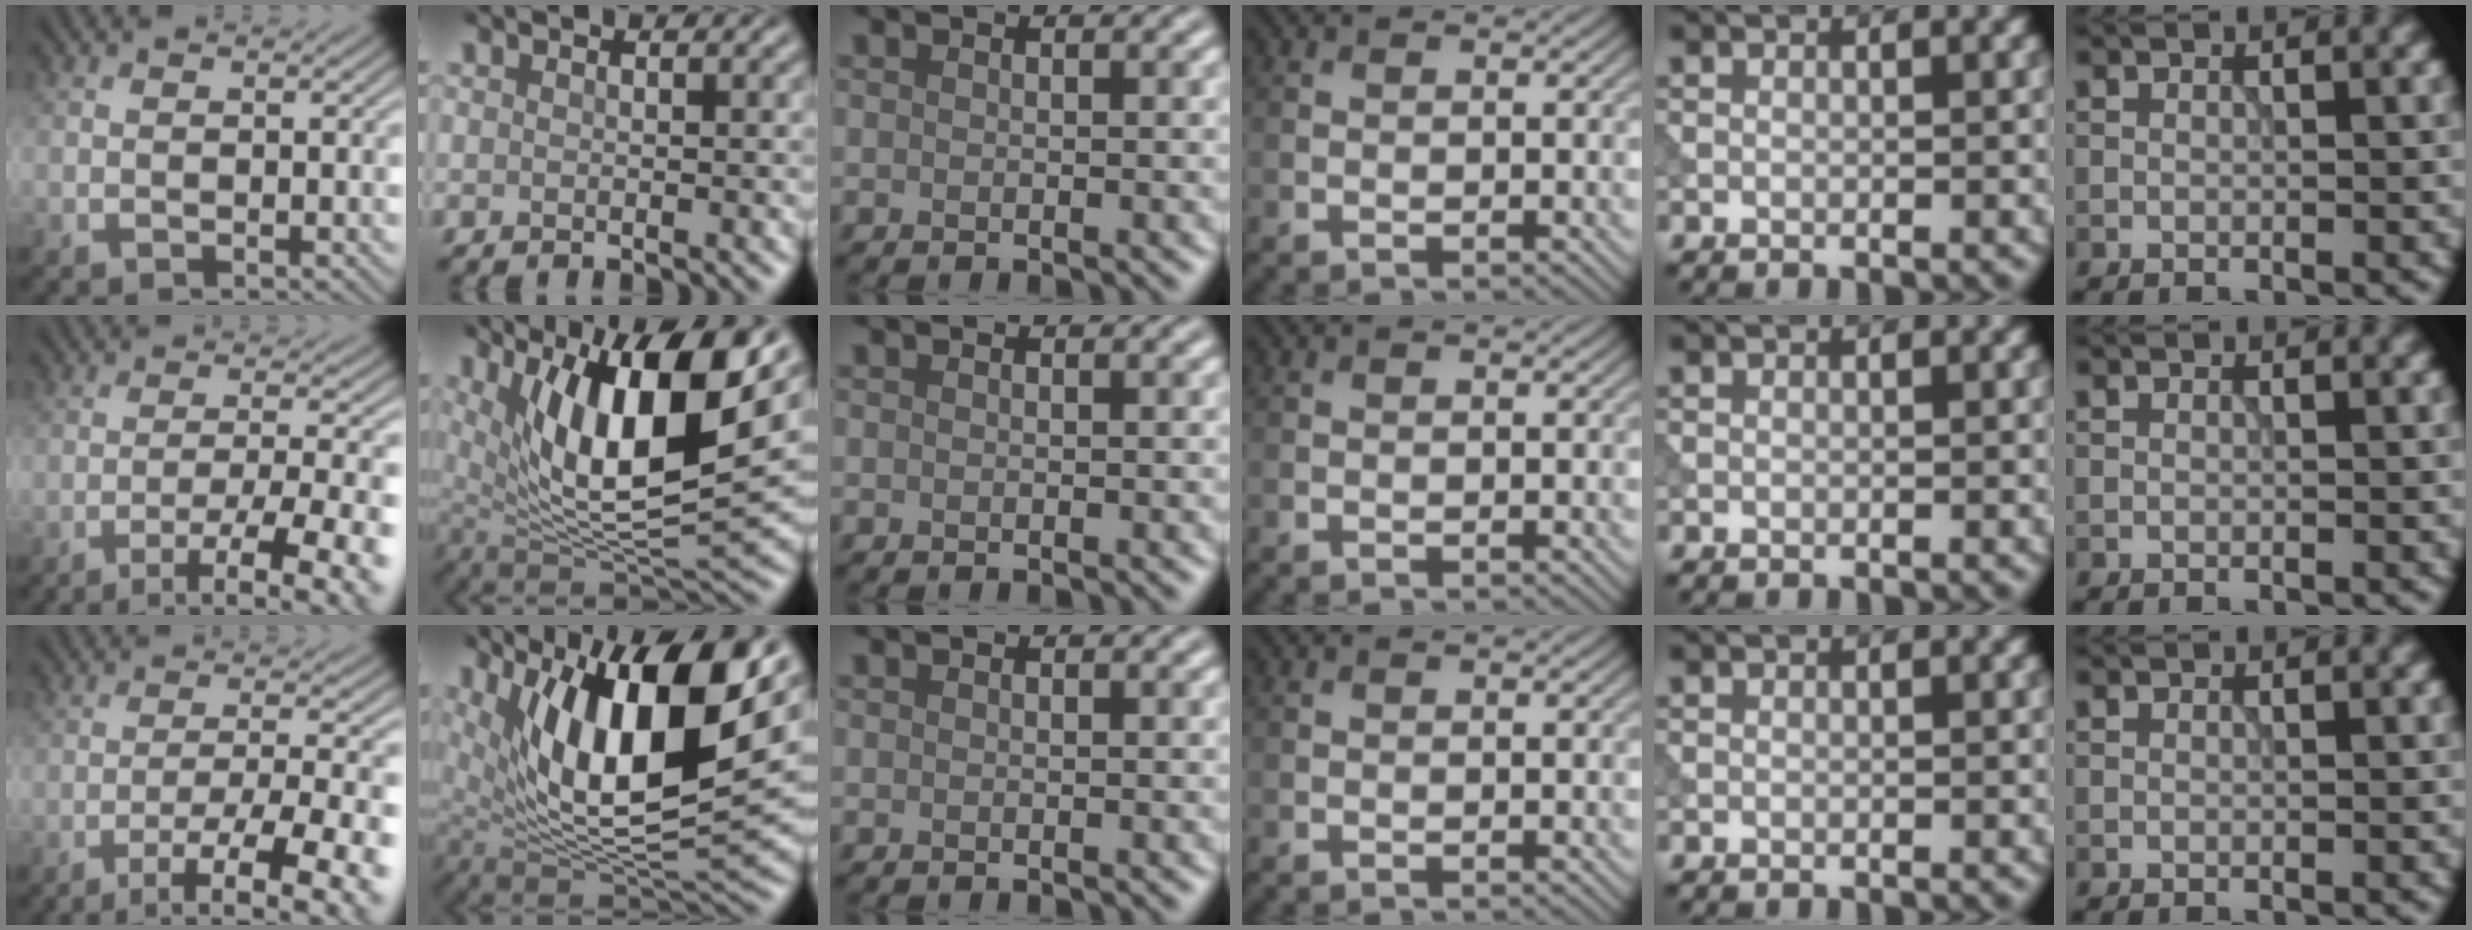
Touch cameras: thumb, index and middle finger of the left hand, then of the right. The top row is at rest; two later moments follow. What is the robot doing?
{"motion": "extract", "object": "tissue"}